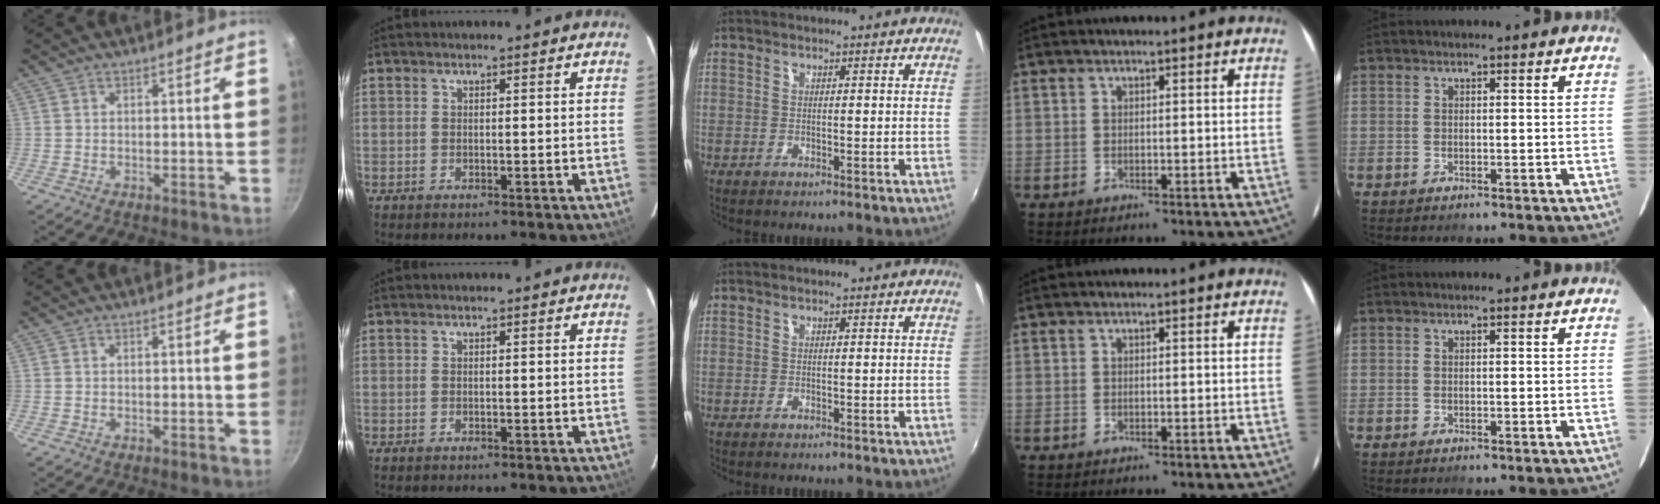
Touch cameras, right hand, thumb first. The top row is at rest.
{}